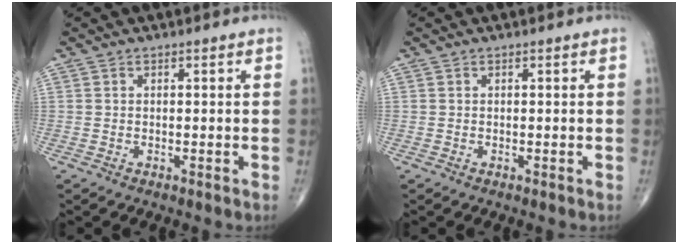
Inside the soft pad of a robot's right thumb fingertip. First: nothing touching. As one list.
[{"total": 0.0}]